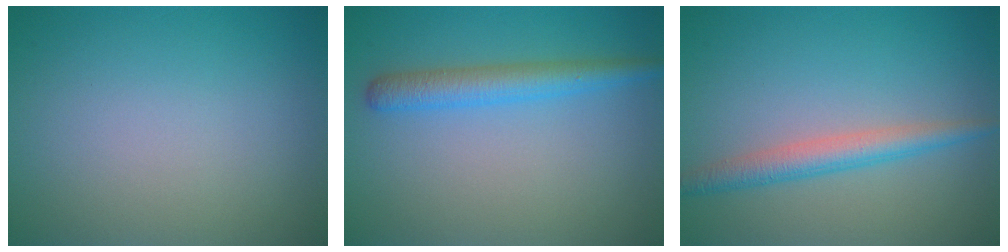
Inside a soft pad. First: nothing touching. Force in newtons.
{"total": 3.2, "press": 3.2, "slide": 0.1}
{"total": 2.9, "press": 2.9, "slide": 0.1}